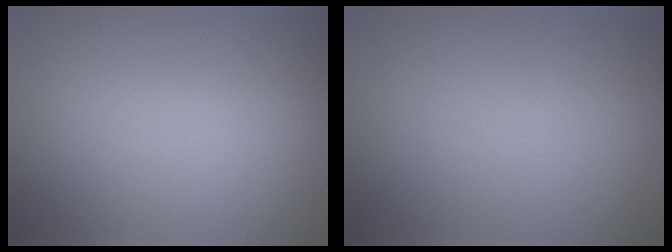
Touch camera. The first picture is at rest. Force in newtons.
{"total": 0.0}